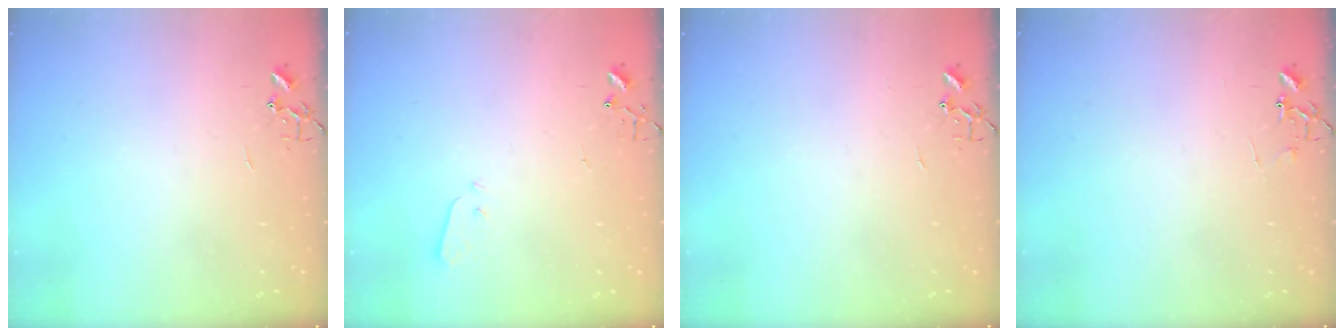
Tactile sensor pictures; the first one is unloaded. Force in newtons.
{"total": 2.2, "press": 2.1, "slide": 0.3}
{"total": 0.0}
{"total": 5.5, "press": 5.4, "slide": 0.4}